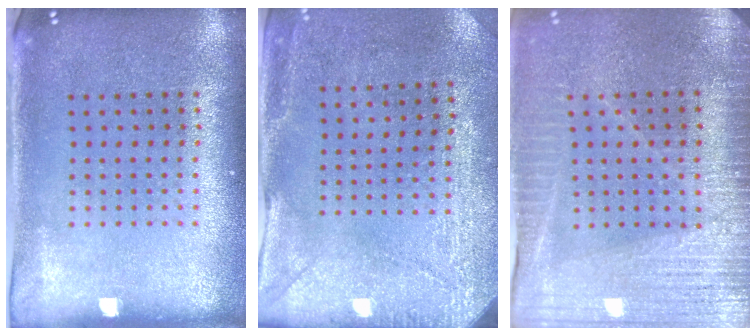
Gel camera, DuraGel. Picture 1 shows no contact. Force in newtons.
{"total": 2.9, "press": 2.4, "slide": 1.6}
{"total": 3.4, "press": 3.2, "slide": 1.4}